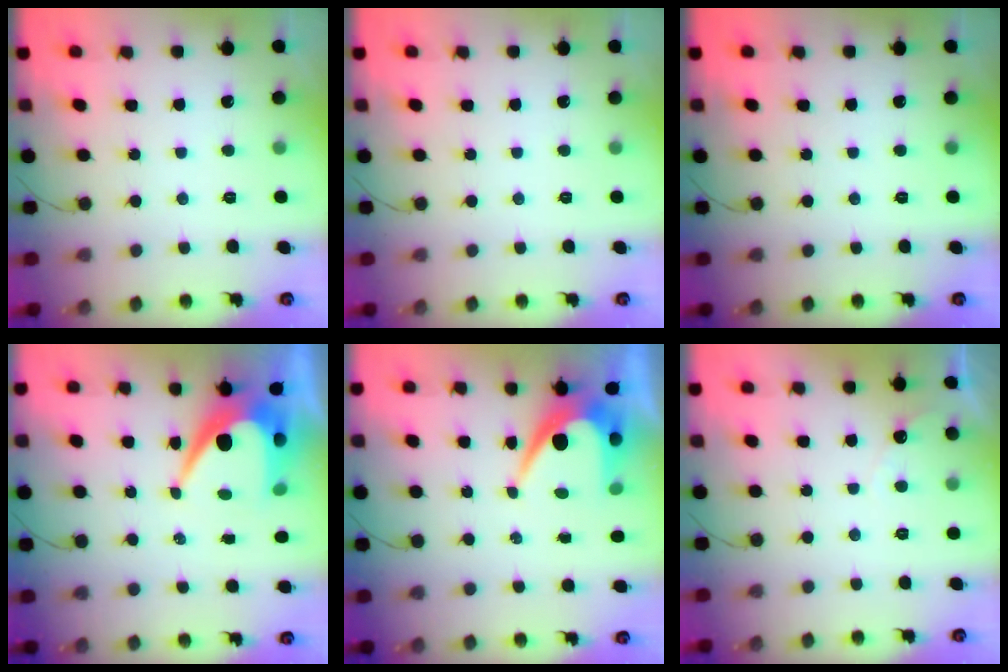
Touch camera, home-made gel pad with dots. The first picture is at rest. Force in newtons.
{"total": 0.0}
{"total": 0.0}
{"total": 10.4, "press": 10.3, "slide": 0.8}
{"total": 8.0, "press": 8.0, "slide": 0.4}
{"total": 2.3, "press": 2.3, "slide": 0.1}